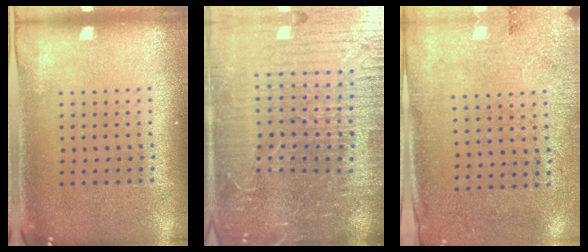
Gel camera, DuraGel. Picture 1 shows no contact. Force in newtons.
{"total": 6.8, "press": 6.0, "slide": 3.3}
{"total": 2.6, "press": 2.2, "slide": 1.4}